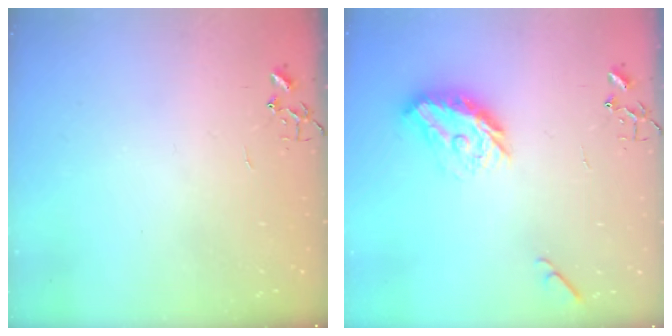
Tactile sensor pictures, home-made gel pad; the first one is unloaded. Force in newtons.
{"total": 13.8, "press": 13.8, "slide": 0.6}